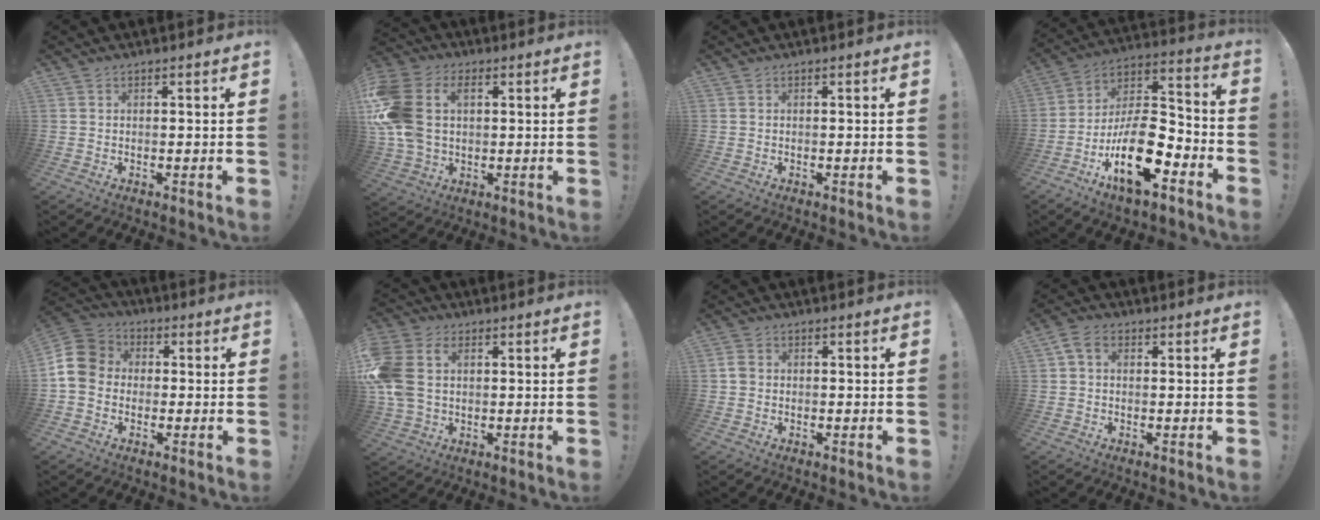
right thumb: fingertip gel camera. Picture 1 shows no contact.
{"total": 16.3, "force": [3.4, 11.8, 10.7], "torque": [-0.239, -0.007, 0.064]}
{"total": 0.0}
{"total": 21.2, "force": [-9.2, 10.5, 15.9], "torque": [-0.269, 0.051, -0.145]}
{"total": 11.1, "force": [-0.6, 9.6, 5.5], "torque": [-0.092, 0.024, -0.006]}
{"total": 12.3, "force": [2.2, 9.0, 8.1], "torque": [-0.192, -0.003, 0.044]}
{"total": 2.6, "force": [-0.1, 2.2, 1.4], "torque": [-0.015, 0.005, -0.003]}
{"total": 4.4, "force": [1.3, 3.1, 2.8], "torque": [-0.055, 0.007, 0.028]}